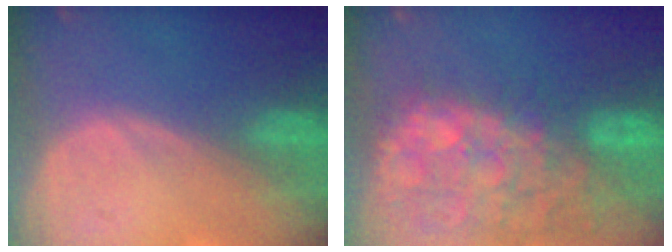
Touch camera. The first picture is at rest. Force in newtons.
{"total": 14.1, "press": 11.6, "slide": 8.1}